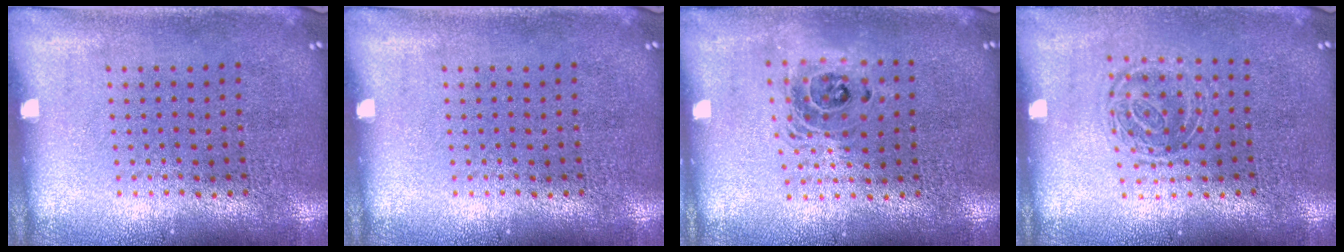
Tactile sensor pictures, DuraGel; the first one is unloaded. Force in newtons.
{"total": 0.0}
{"total": 1.5, "press": 1.3, "slide": 0.9}
{"total": 1.4, "press": 1.0, "slide": 0.9}